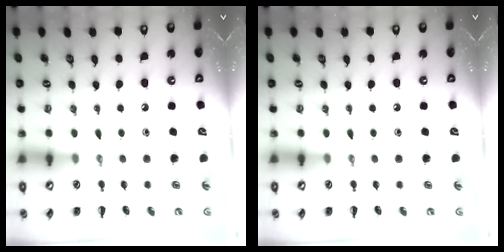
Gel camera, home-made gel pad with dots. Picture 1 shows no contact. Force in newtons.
{"total": 0.0}